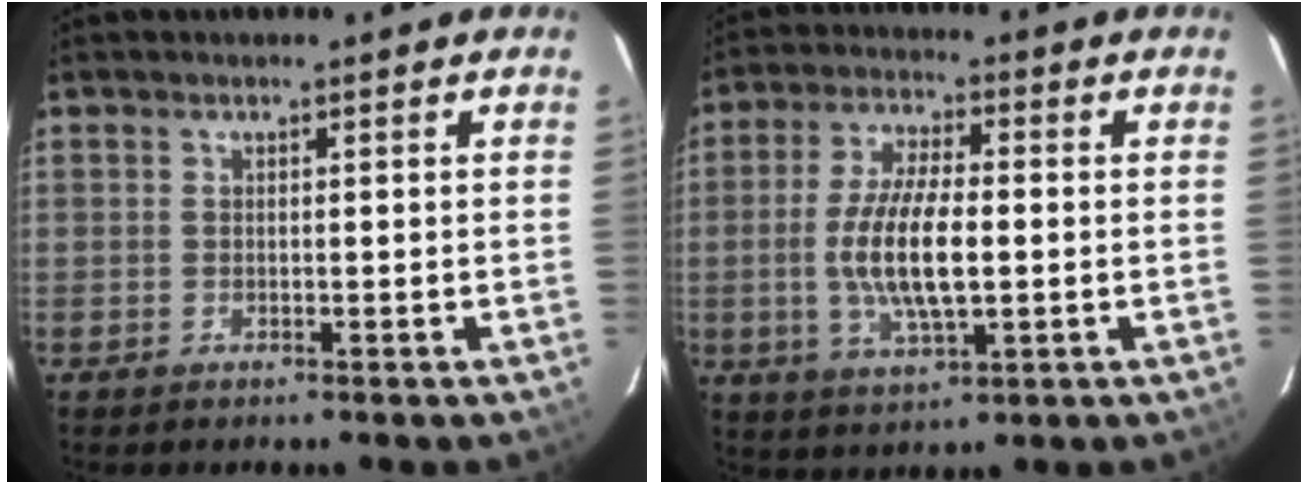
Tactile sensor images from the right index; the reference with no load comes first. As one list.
[{"total": 11.8, "force": [-1.2, 4.1, 11.0], "torque": [-0.221, -0.001, -0.022]}]